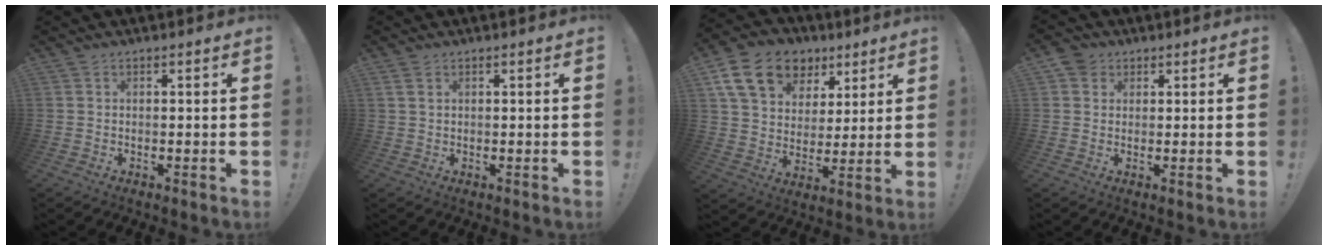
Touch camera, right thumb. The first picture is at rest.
{"total": 1.8, "force": [0.9, 1.0, 1.3], "torque": [-0.021, 0.001, 0.016]}
{"total": 18.1, "force": [8.9, 12.8, 9.0], "torque": [-0.144, -0.036, 0.174]}
{"total": 4.1, "force": [2.2, 3.3, 0.9], "torque": [-0.015, -0.005, 0.041]}